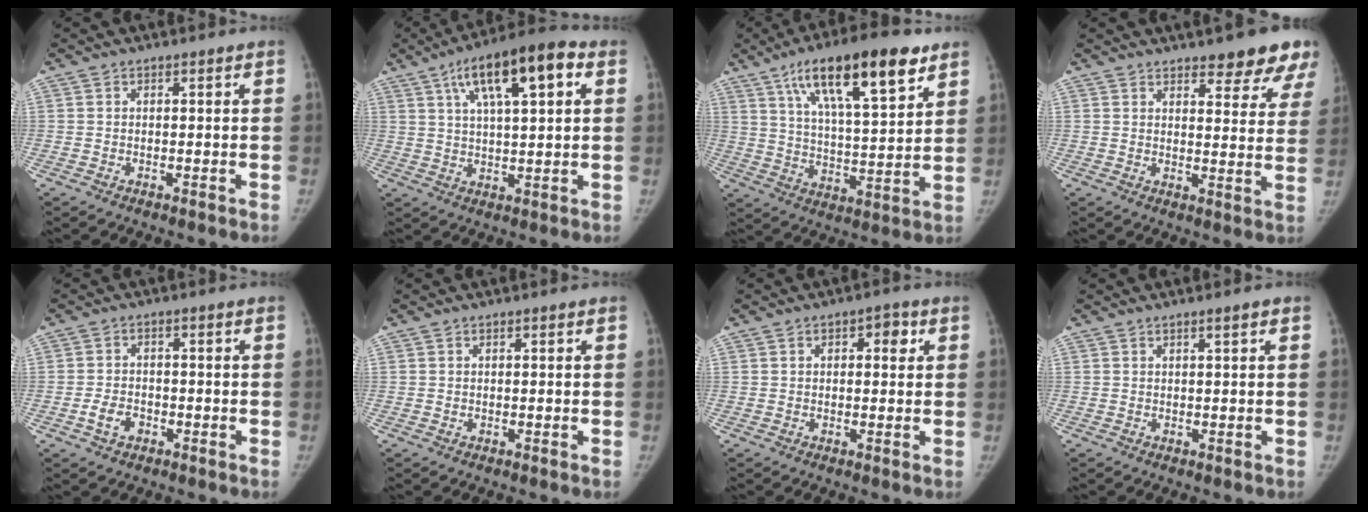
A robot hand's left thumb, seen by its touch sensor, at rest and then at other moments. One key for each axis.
{"total": 15.1, "fx": 6.2, "fy": 4.8, "fz": 12.9, "tx": -0.192, "ty": 0.006, "tz": 0.093}
{"total": 20.5, "fx": 11.5, "fy": 6.1, "fz": 15.8, "tx": -0.236, "ty": -0.029, "tz": 0.192}
{"total": 11.8, "fx": 8.8, "fy": 3.8, "fz": 6.9, "tx": -0.041, "ty": -0.045, "tz": 0.096}
{"total": 3.8, "fx": -1.8, "fy": 2.6, "fz": 2.1, "tx": -0.033, "ty": 0.017, "tz": -0.032}
{"total": 0.0}
{"total": 3.7, "fx": 1.2, "fy": 2.1, "fz": 2.9, "tx": -0.023, "ty": 0.002, "tz": 0.013}
{"total": 1.1, "fx": 0.6, "fy": -0.1, "fz": 0.9, "tx": -0.014, "ty": -0.001, "tz": 0.010}